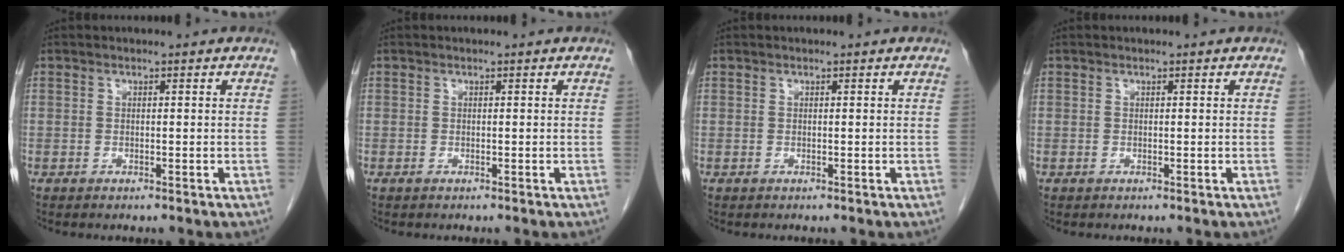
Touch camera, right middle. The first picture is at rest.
{"total": 0.0}
{"total": 0.0}
{"total": 0.0}